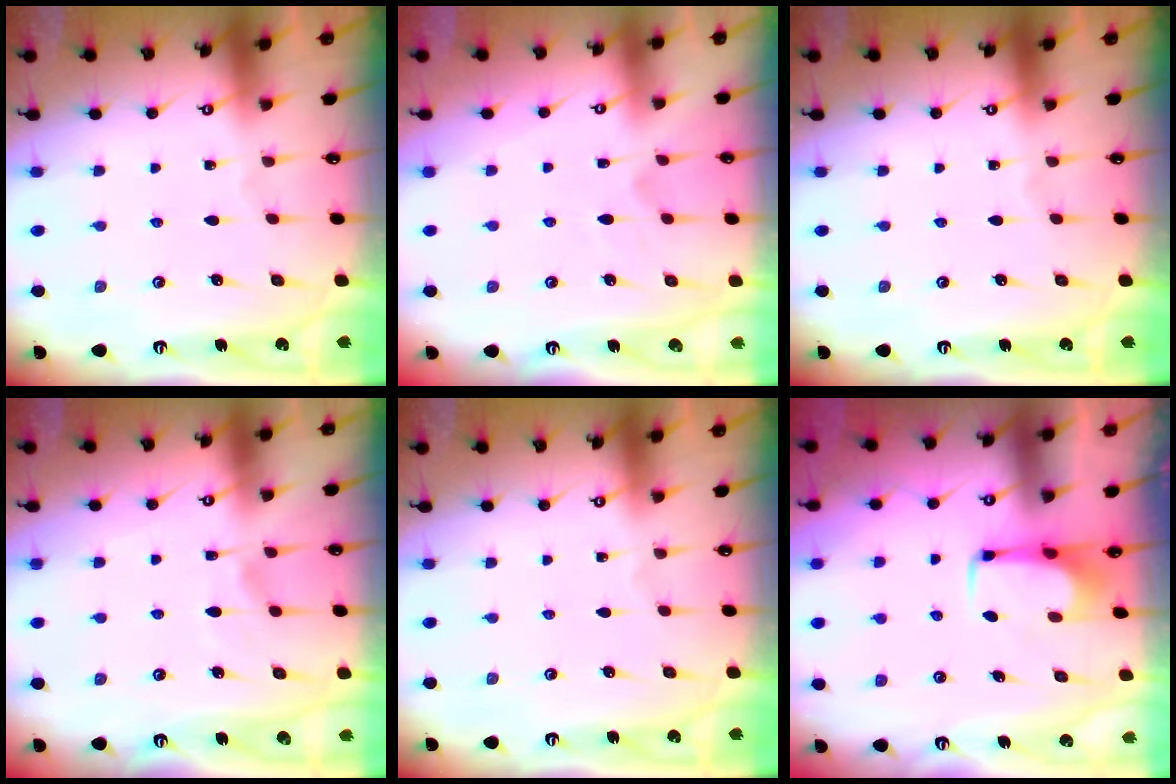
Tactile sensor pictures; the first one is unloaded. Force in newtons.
{"total": 2.4, "press": 2.2, "slide": 1.1}
{"total": 0.0}
{"total": 3.9, "press": 3.9, "slide": 0.3}
{"total": 0.0}
{"total": 1.7, "press": 1.6, "slide": 0.5}